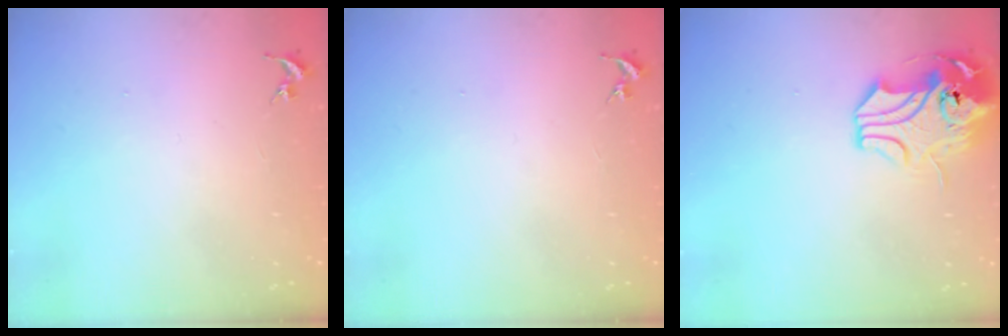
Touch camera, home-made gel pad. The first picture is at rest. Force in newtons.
{"total": 0.0}
{"total": 12.0, "press": 11.8, "slide": 2.2}